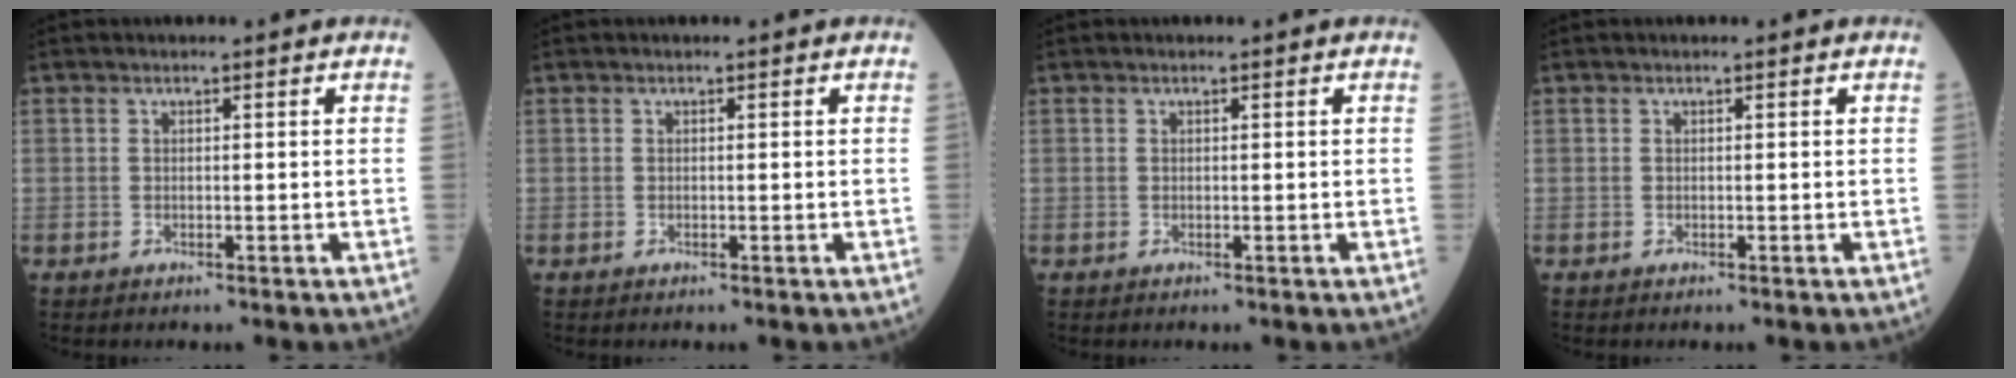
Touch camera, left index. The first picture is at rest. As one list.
[{"total": 0.0}, {"total": 0.0}, {"total": 0.0}]